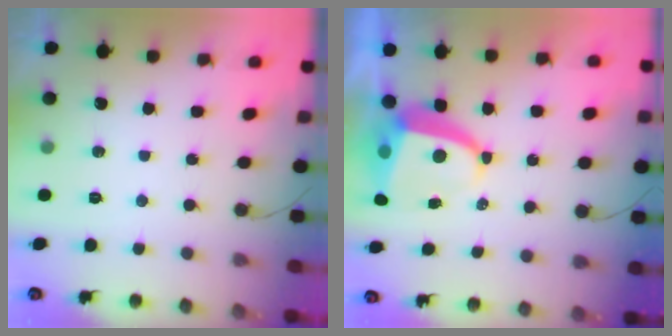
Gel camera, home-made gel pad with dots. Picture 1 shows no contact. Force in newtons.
{"total": 5.7, "press": 5.7, "slide": 0.4}